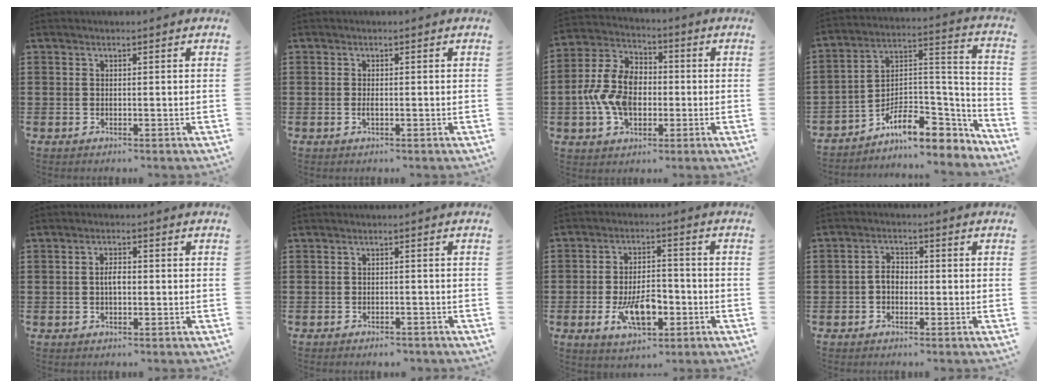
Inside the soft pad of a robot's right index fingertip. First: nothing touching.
{"total": 0.8, "force": [-0.2, 0.0, 0.8], "torque": [-0.016, -0.006, -0.001]}
{"total": 10.3, "force": [-1.3, 7.2, 7.3], "torque": [-0.177, 0.008, -0.026]}
{"total": 9.6, "force": [-6.2, 4.7, 5.5], "torque": [-0.094, 0.010, -0.111]}
{"total": 2.3, "force": [-0.1, 0.9, 2.1], "torque": [-0.039, 0.002, -0.003]}
{"total": 1.3, "force": [-1.3, 0.2, 0.1], "torque": [-0.008, 0.001, -0.027]}
{"total": 9.0, "force": [-3.1, 4.2, 7.3], "torque": [-0.128, -0.006, -0.055]}
{"total": 2.8, "force": [-0.7, 1.8, 2.0], "torque": [-0.047, 0.001, -0.017]}